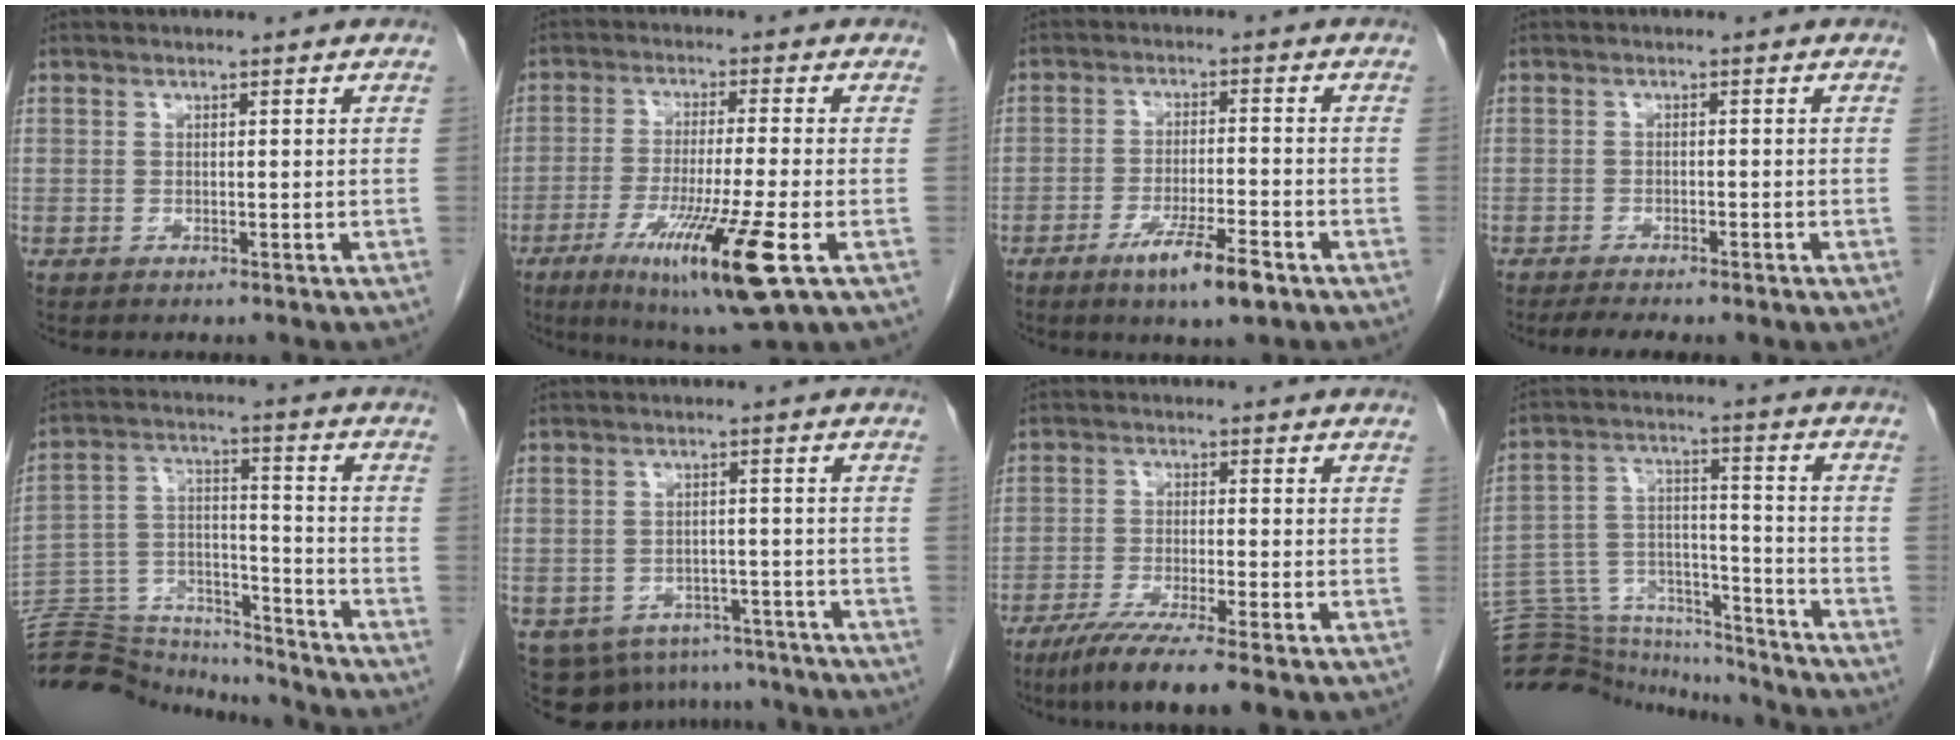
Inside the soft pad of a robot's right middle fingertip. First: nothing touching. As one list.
[{"total": 13.9, "force": [-5.8, -0.1, 12.7], "torque": [-0.231, -0.044, -0.093]}, {"total": 7.4, "force": [-4.5, 0.6, 5.9], "torque": [-0.105, -0.013, -0.075]}, {"total": 4.5, "force": [-3.3, 0.7, 2.9], "torque": [-0.043, -0.009, -0.047]}, {"total": 21.6, "force": [-20.3, 5.2, 5.1], "torque": [-0.147, 0.020, -0.321]}, {"total": 12.4, "force": [-10.1, 6.7, 2.6], "torque": [-0.049, 0.008, -0.120]}, {"total": 8.6, "force": [-6.0, 0.0, 6.2], "torque": [-0.105, -0.023, -0.098]}, {"total": 21.3, "force": [-20.2, 4.9, 4.7], "torque": [-0.128, 0.028, -0.314]}]